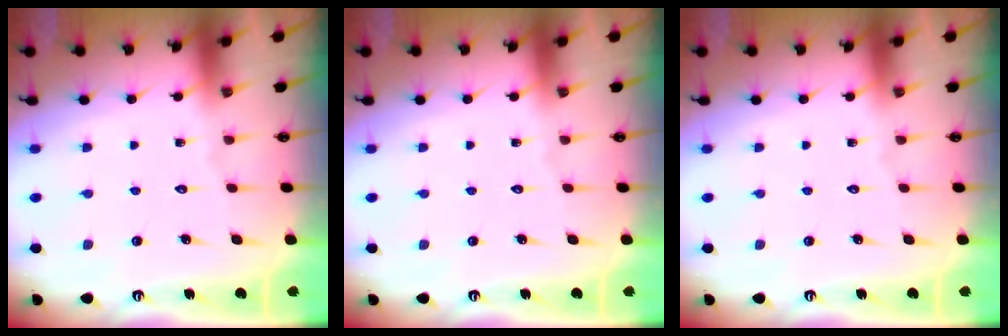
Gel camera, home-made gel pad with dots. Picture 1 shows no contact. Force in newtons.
{"total": 0.0}
{"total": 0.0}